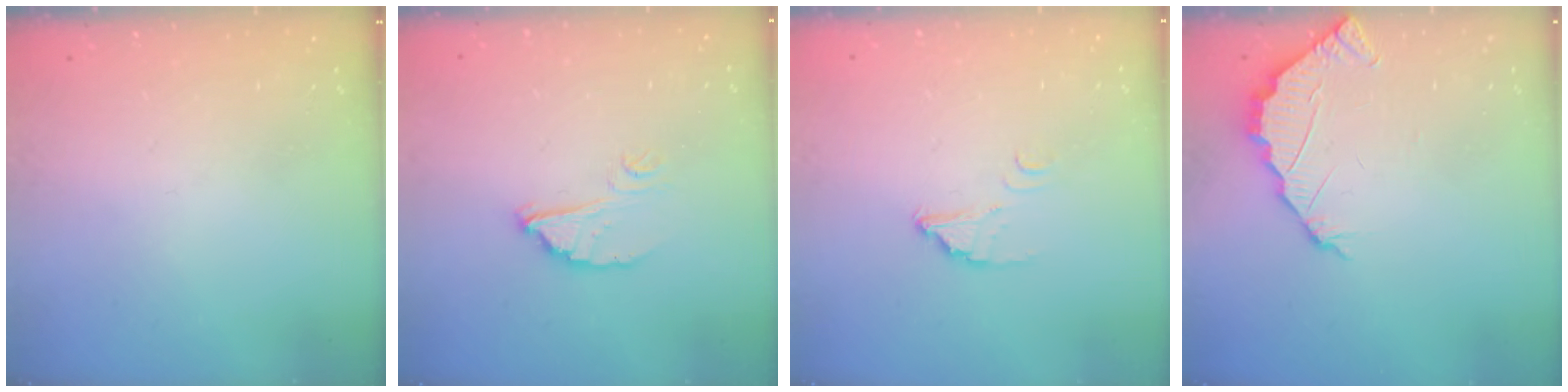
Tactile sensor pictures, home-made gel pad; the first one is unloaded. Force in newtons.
{"total": 5.1, "press": 5.1, "slide": 0.4}
{"total": 3.7, "press": 3.7, "slide": 0.3}
{"total": 2.4, "press": 2.4, "slide": 0.2}